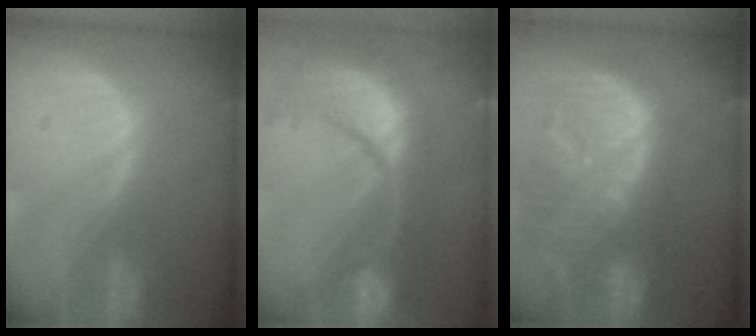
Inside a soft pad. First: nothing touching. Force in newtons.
{"total": 14.0, "press": 11.1, "slide": 8.4}
{"total": 13.3, "press": 11.6, "slide": 6.6}